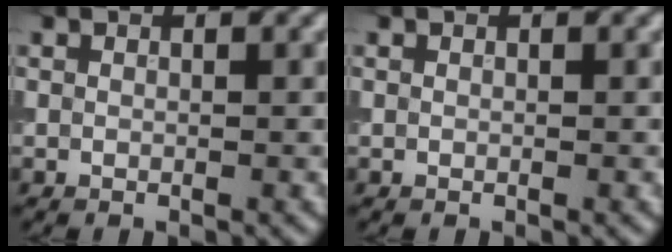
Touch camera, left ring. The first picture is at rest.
{"total": 0.0}